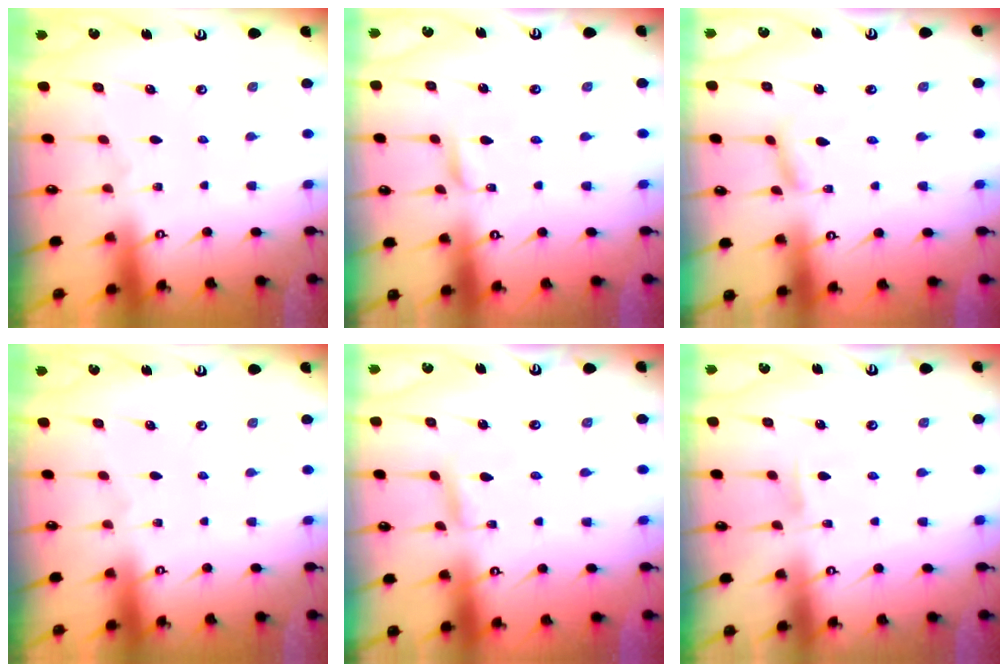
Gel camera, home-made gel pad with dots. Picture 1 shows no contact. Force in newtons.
{"total": 1.7, "press": 1.7, "slide": 0.1}
{"total": 5.6, "press": 5.6, "slide": 0.4}
{"total": 0.0}
{"total": 2.9, "press": 2.9, "slide": 0.1}
{"total": 3.0, "press": 3.0, "slide": 0.4}